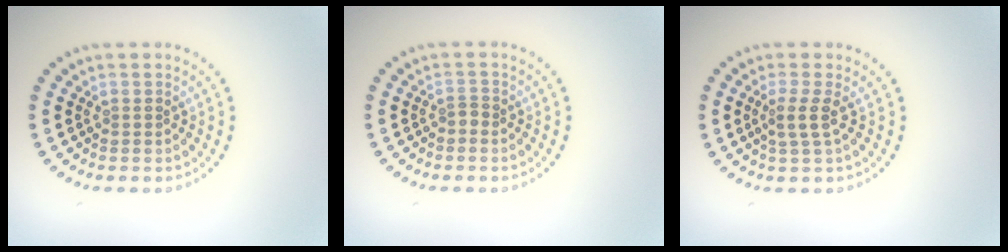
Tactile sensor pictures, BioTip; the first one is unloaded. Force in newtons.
{"total": 0.9, "press": 0.6, "slide": 0.7}
{"total": 1.9, "press": 1.4, "slide": 1.2}